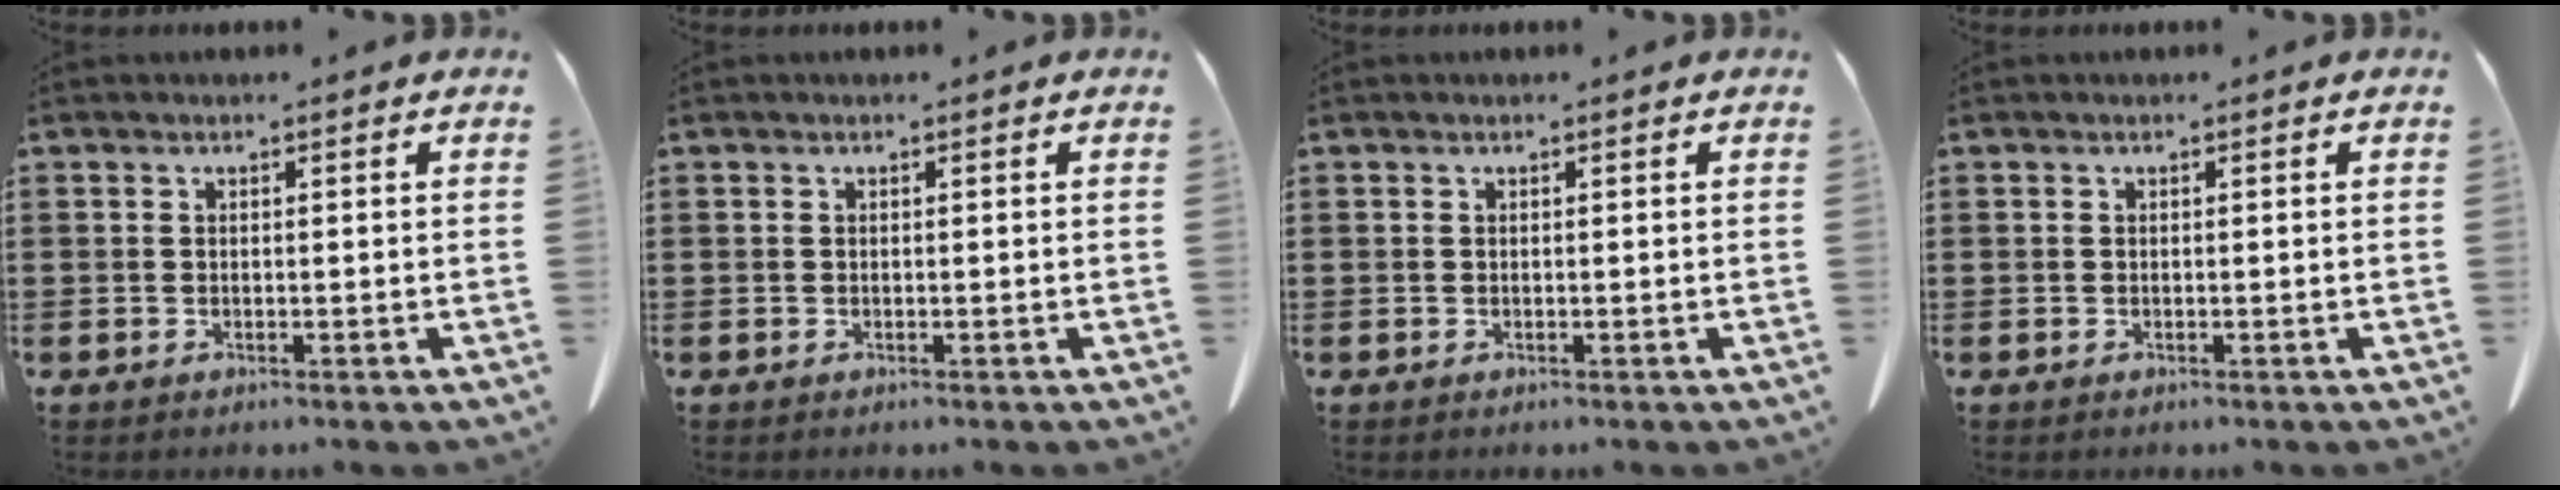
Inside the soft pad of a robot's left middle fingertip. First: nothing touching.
{"total": 0.0}
{"total": 0.0}
{"total": 0.0}